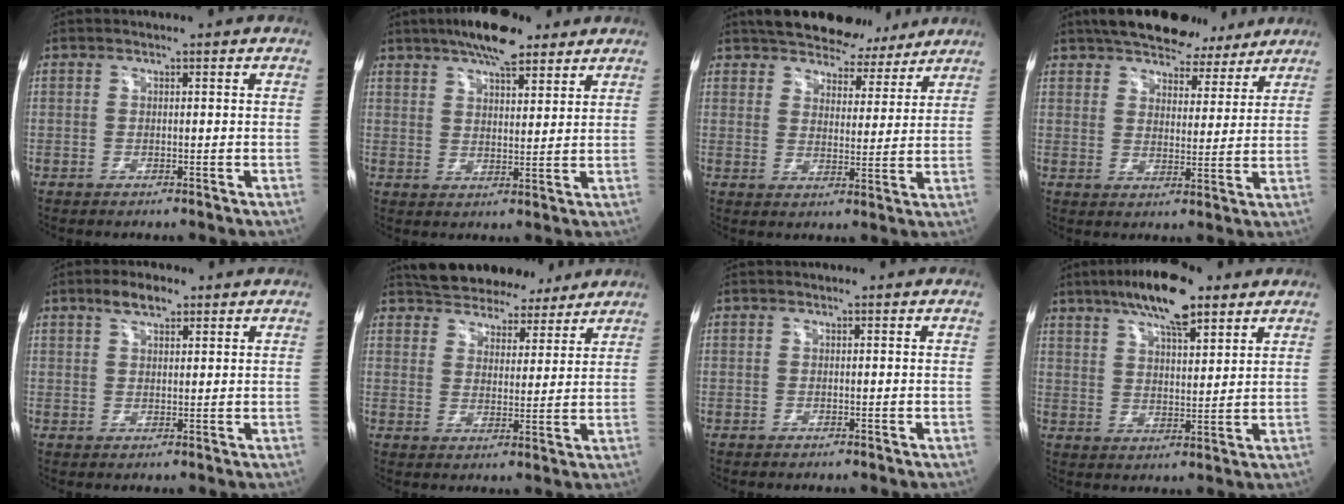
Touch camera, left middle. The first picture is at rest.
{"total": 10.1, "force": [7.4, 3.1, 6.2], "torque": [-0.100, 0.015, 0.119]}
{"total": 14.0, "force": [12.0, 5.9, 4.3], "torque": [-0.054, 0.007, 0.160]}
{"total": 15.5, "force": [12.6, 6.5, 6.1], "torque": [-0.092, 0.018, 0.176]}
{"total": 4.0, "force": [2.7, 1.7, 2.5], "torque": [-0.048, 0.011, 0.048]}
{"total": 14.1, "force": [12.3, 5.3, 4.1], "torque": [-0.065, 0.015, 0.176]}
{"total": 0.0}
{"total": 12.0, "force": [8.1, 3.1, 8.4], "torque": [-0.147, 0.012, 0.137]}